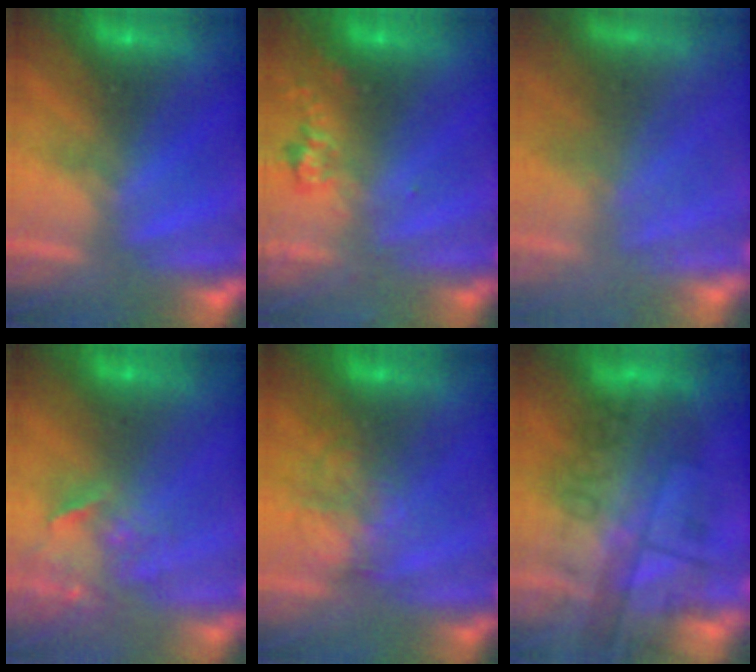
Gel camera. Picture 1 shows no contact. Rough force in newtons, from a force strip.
{"total": 2.4}
{"total": 7.6}
{"total": 3.7}
{"total": 2.1}
{"total": 5.7}